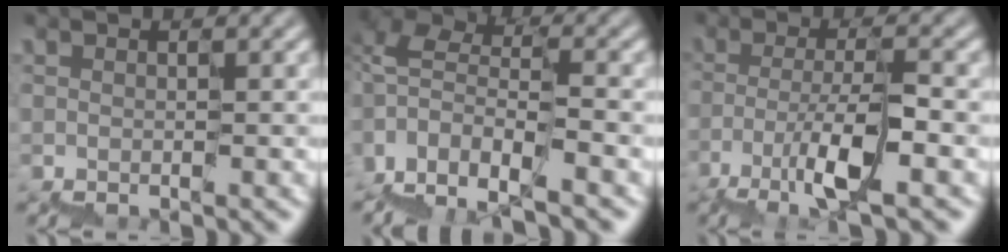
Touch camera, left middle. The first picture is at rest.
{"total": 7.3, "force": [-4.3, 4.1, 4.3], "torque": [-0.067, 0.010, -0.084]}
{"total": 4.6, "force": [-2.1, 0.6, 4.0], "torque": [-0.071, 0.007, -0.043]}